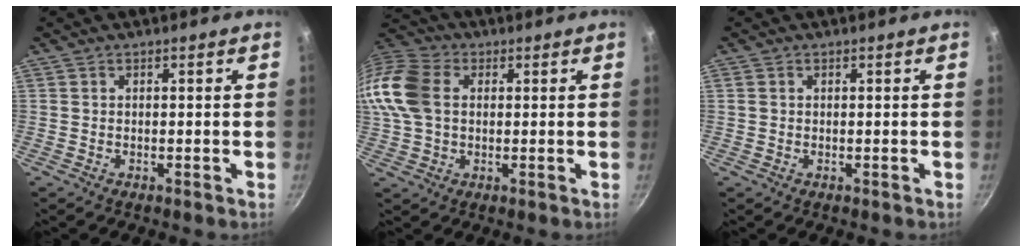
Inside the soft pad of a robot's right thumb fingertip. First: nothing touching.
{"total": 16.7, "force": [2.5, 12.1, 11.2], "torque": [-0.249, 0.028, 0.034]}
{"total": 0.8, "force": [0.2, 0.7, 0.4], "torque": [-0.007, 0.003, 0.003]}